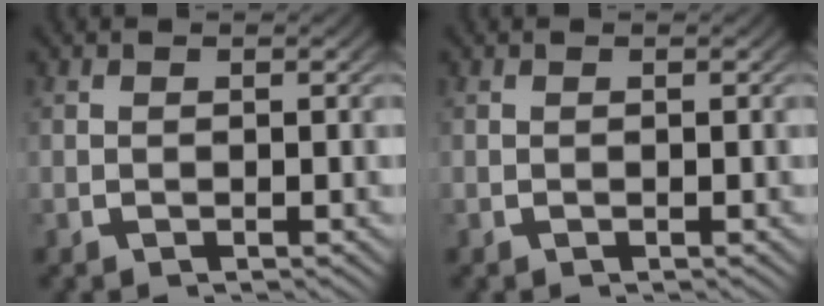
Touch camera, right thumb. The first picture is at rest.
{"total": 0.0}